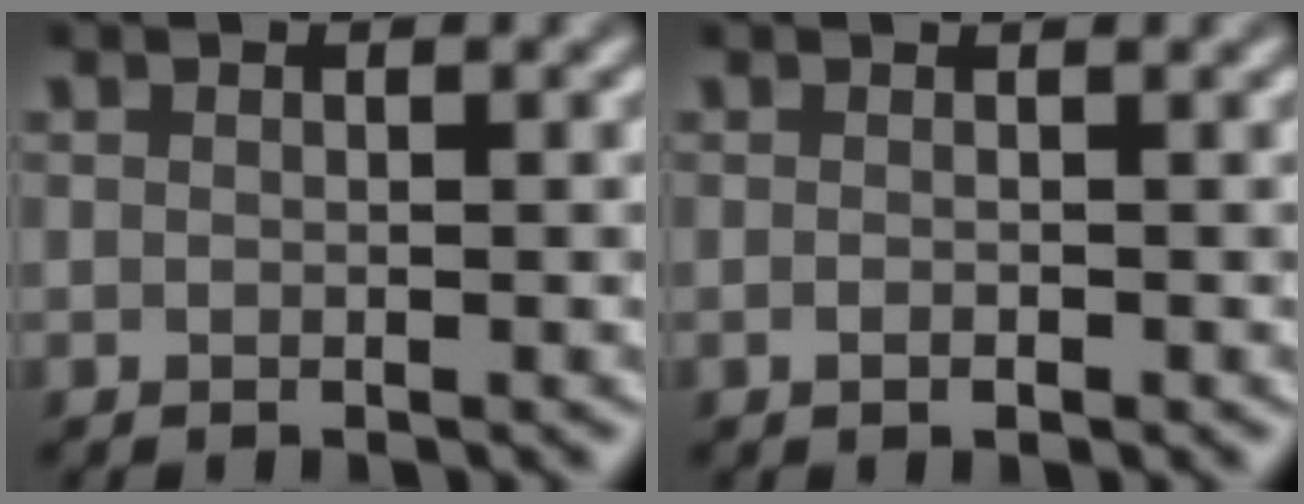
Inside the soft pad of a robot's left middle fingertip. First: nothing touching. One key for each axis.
{"total": 1.1, "fx": 0.1, "fy": 0.3, "fz": 1.0, "tx": -0.015, "ty": -0.003, "tz": -0.004}